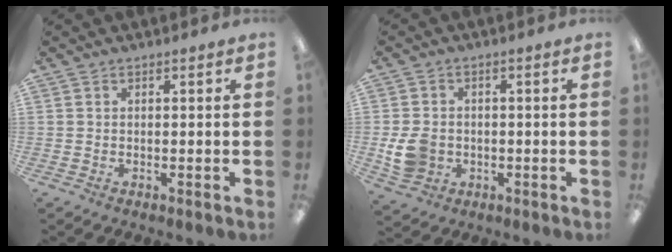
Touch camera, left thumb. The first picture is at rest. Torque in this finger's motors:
{"motor_torque": [-0.23, 0.70, 0.29, -0.47, 0.06]}